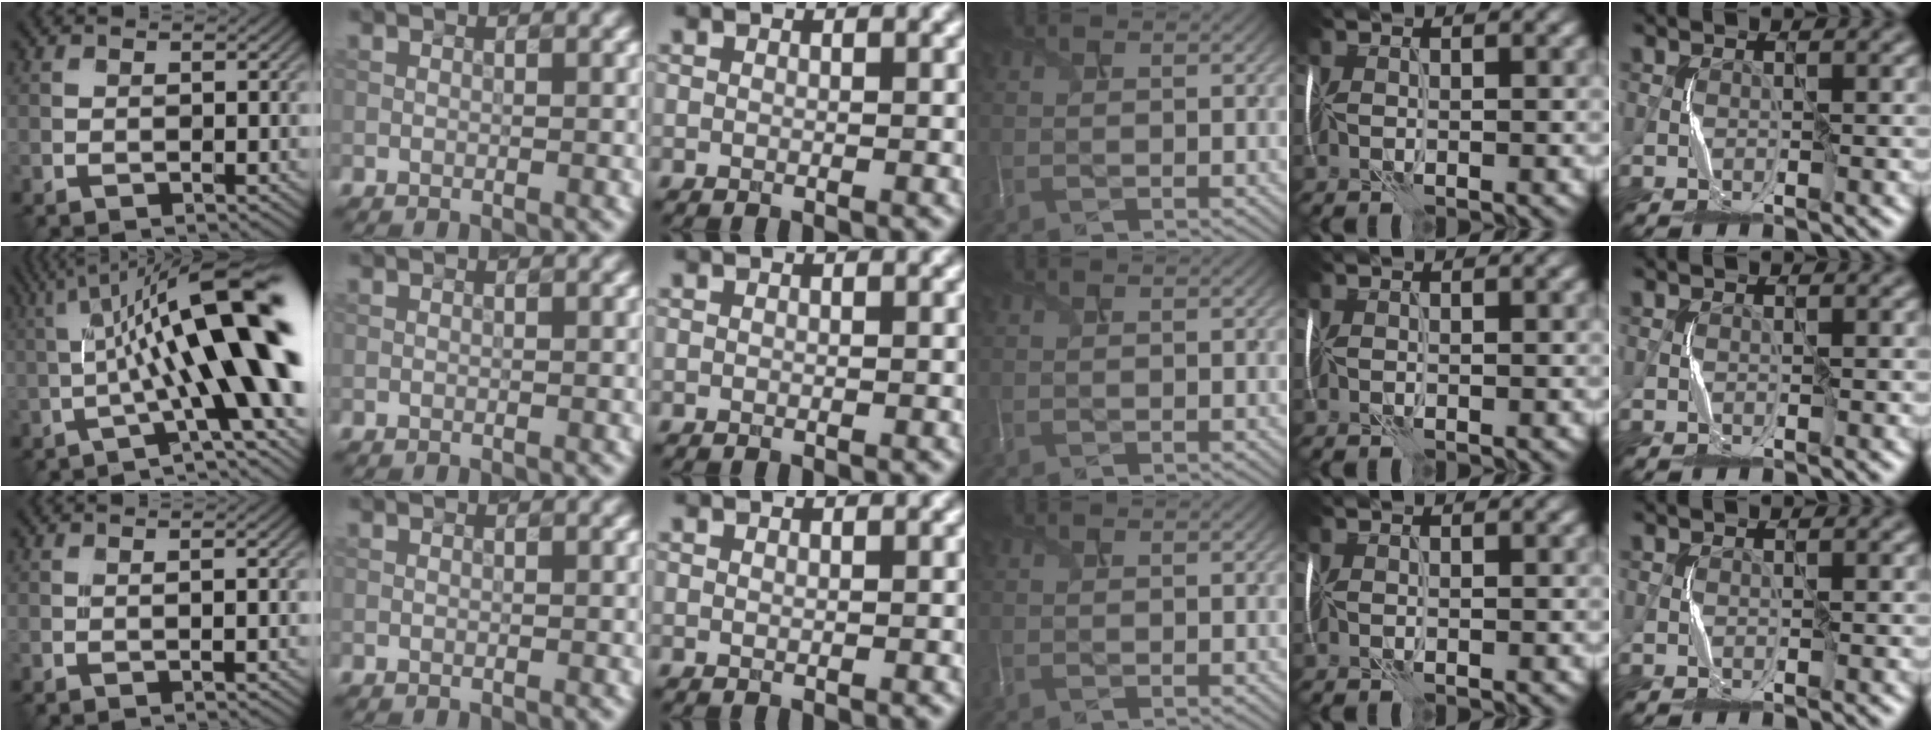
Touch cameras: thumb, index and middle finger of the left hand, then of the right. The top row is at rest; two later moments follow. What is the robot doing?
{"motion": "shake", "object": "plastic piggy bank"}